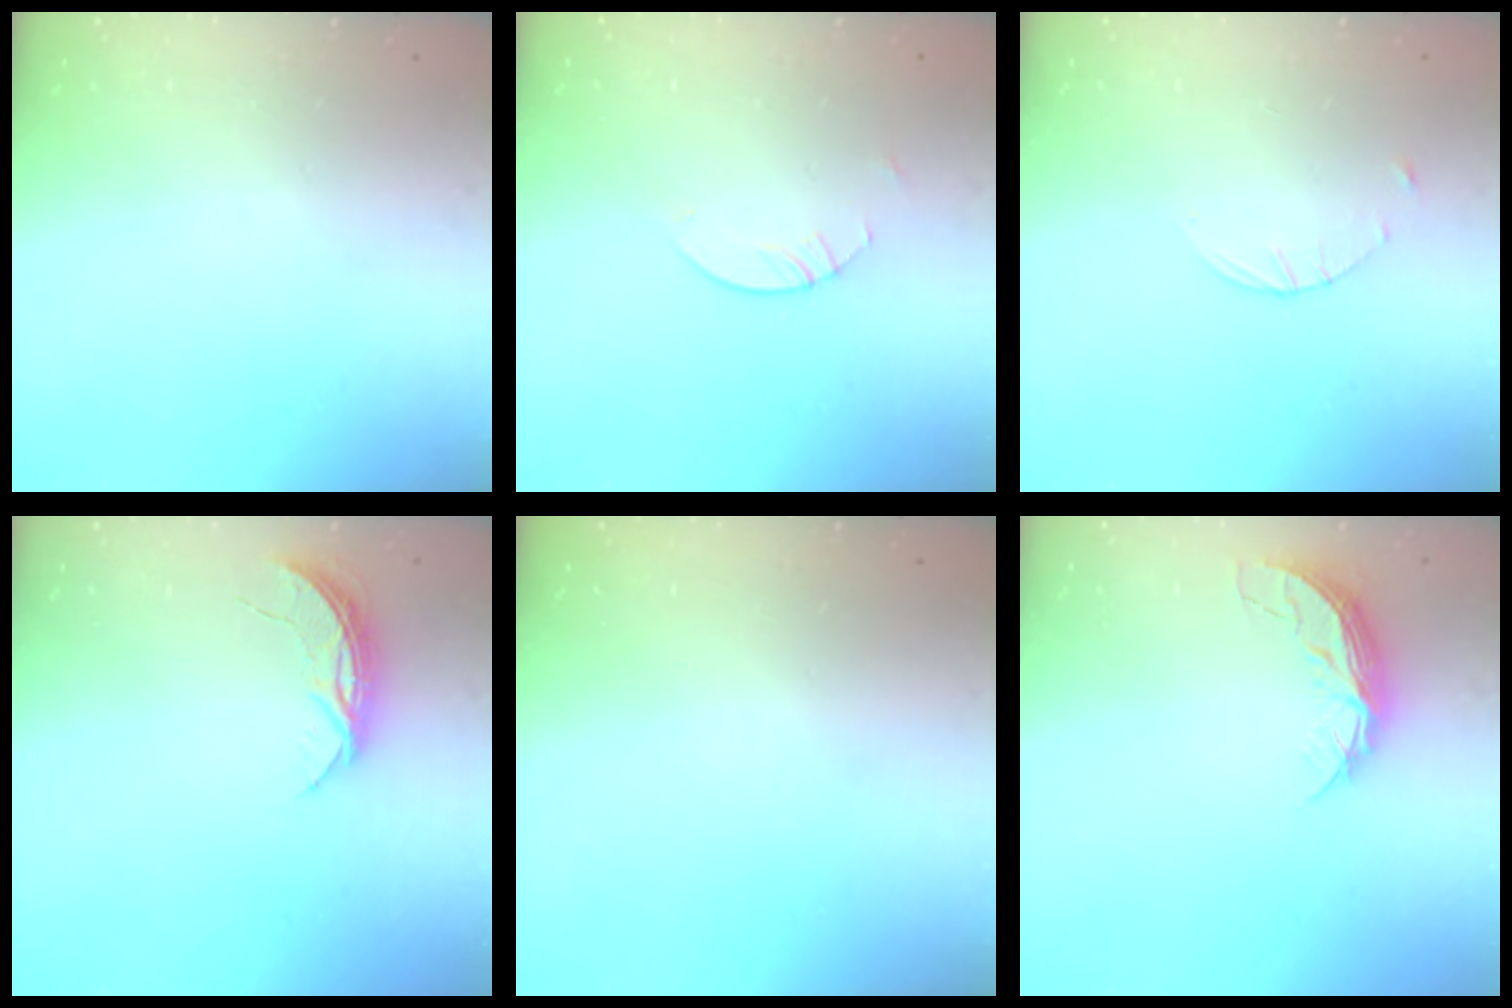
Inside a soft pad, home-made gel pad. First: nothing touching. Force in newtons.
{"total": 3.0, "press": 2.9, "slide": 0.3}
{"total": 1.6, "press": 1.6, "slide": 0.2}
{"total": 5.9, "press": 5.8, "slide": 0.5}
{"total": 0.0}
{"total": 6.9, "press": 6.9, "slide": 0.5}